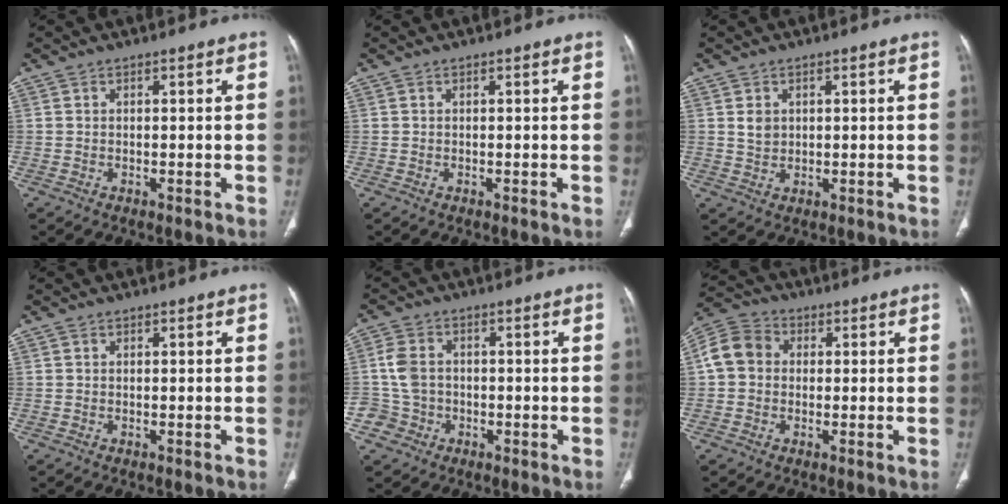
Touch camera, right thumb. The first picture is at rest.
{"total": 0.0}
{"total": 2.7, "force": [0.8, 2.2, 1.4], "torque": [-0.015, -0.006, 0.019]}
{"total": 0.0}
{"total": 5.6, "force": [-0.9, 5.1, 2.0], "torque": [-0.026, 0.018, -0.018]}
{"total": 7.6, "force": [0.6, 6.5, 4.0], "torque": [-0.071, 0.023, -0.001]}